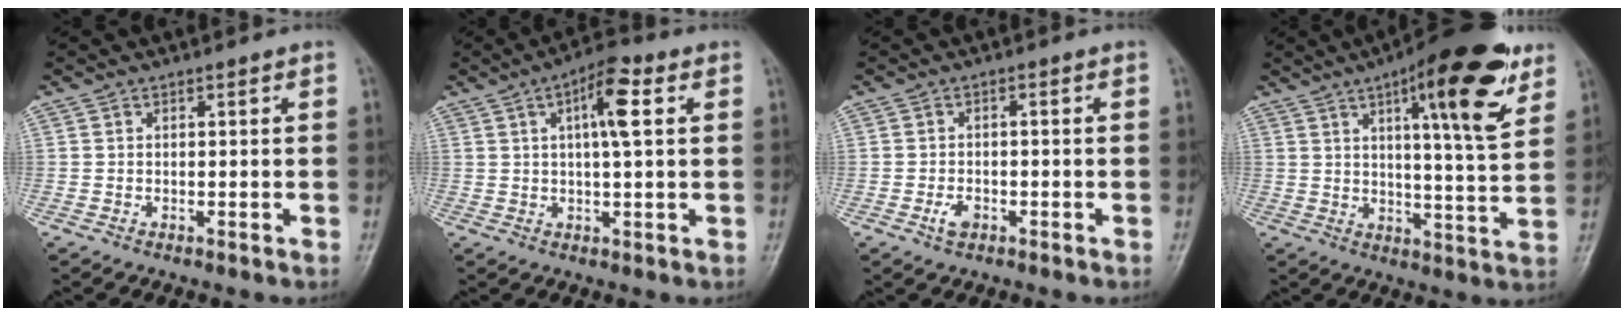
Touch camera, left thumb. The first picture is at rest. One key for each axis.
{"total": 8.2, "fx": 2.5, "fy": 2.3, "fz": 7.4, "tx": -0.119, "ty": 0.007, "tz": 0.035}
{"total": 2.6, "fx": -1.3, "fy": 1.5, "fz": 1.7, "tx": -0.031, "ty": 0.008, "tz": -0.022}
{"total": 17.7, "fx": 9.2, "fy": 4.4, "fz": 14.5, "tx": -0.182, "ty": -0.038, "tz": 0.128}